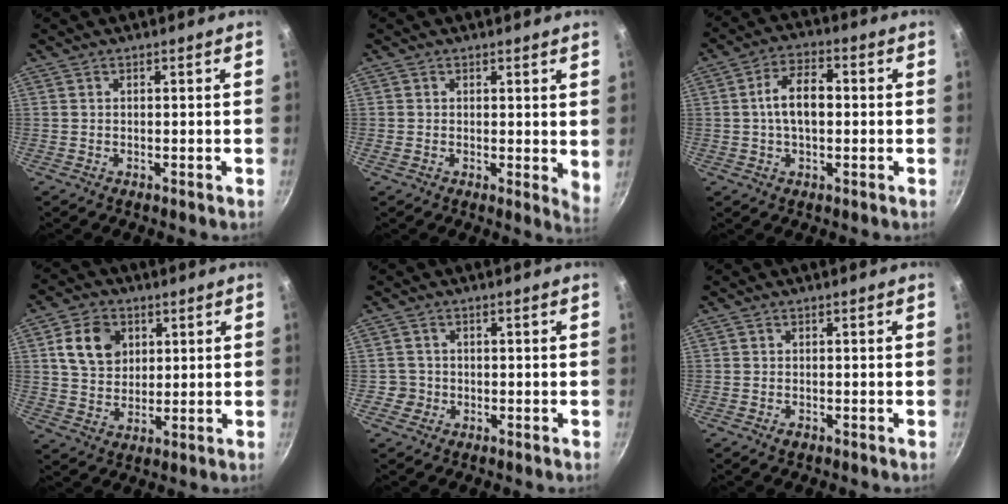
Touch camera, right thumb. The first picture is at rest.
{"total": 4.5, "force": [0.9, 2.4, 3.7], "torque": [-0.040, -0.009, 0.008]}
{"total": 8.4, "force": [0.3, 4.8, 6.9], "torque": [-0.109, 0.025, -0.003]}
{"total": 9.9, "force": [3.2, 7.6, 5.5], "torque": [-0.074, -0.004, 0.056]}
{"total": 2.6, "force": [-0.6, 2.5, 0.1], "torque": [0.016, 0.014, -0.007]}
{"total": 1.2, "force": [-0.7, 0.9, 0.6], "torque": [-0.008, 0.001, -0.011]}